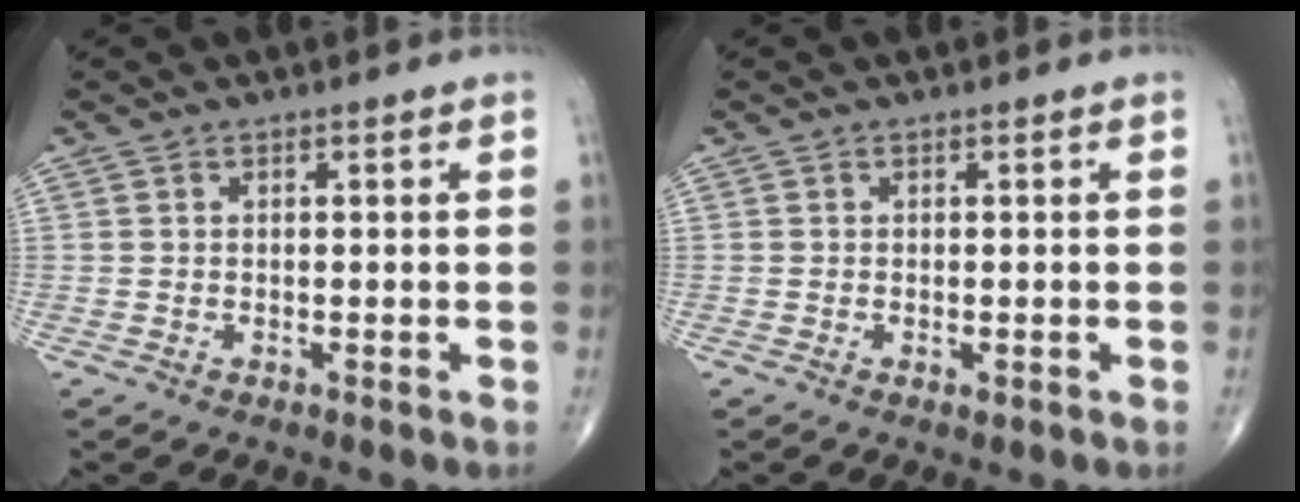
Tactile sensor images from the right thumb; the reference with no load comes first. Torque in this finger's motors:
{"motor_torque": [-0.38, -0.16, 0.02, 0.20, 0.04]}